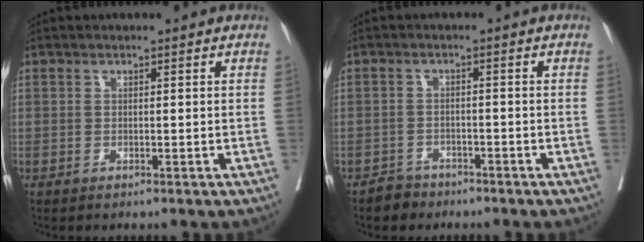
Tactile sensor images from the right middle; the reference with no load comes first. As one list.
[{"total": 2.6, "force": [-2.1, 1.5, -0.1], "torque": [-0.005, 0.006, -0.033]}]